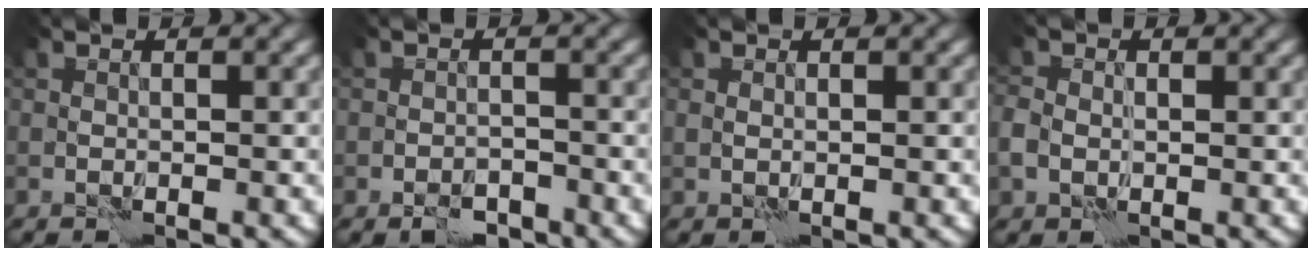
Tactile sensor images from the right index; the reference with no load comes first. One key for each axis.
{"total": 2.1, "fx": -1.7, "fy": 1.0, "fz": 0.8, "tx": -0.009, "ty": 0.000, "tz": -0.030}
{"total": 0.6, "fx": 0.4, "fy": 0.3, "fz": 0.2, "tx": -0.005, "ty": -0.002, "tz": 0.008}
{"total": 2.3, "fx": -0.1, "fy": 1.9, "fz": 1.3, "tx": -0.028, "ty": -0.005, "tz": -0.003}